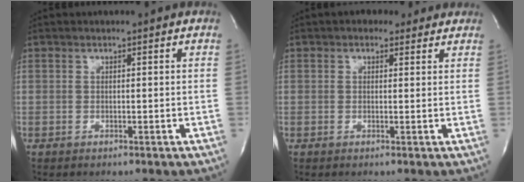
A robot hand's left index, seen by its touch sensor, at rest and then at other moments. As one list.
[{"total": 2.8, "force": [1.8, 1.8, 1.2], "torque": [-0.012, 0.016, 0.020]}]